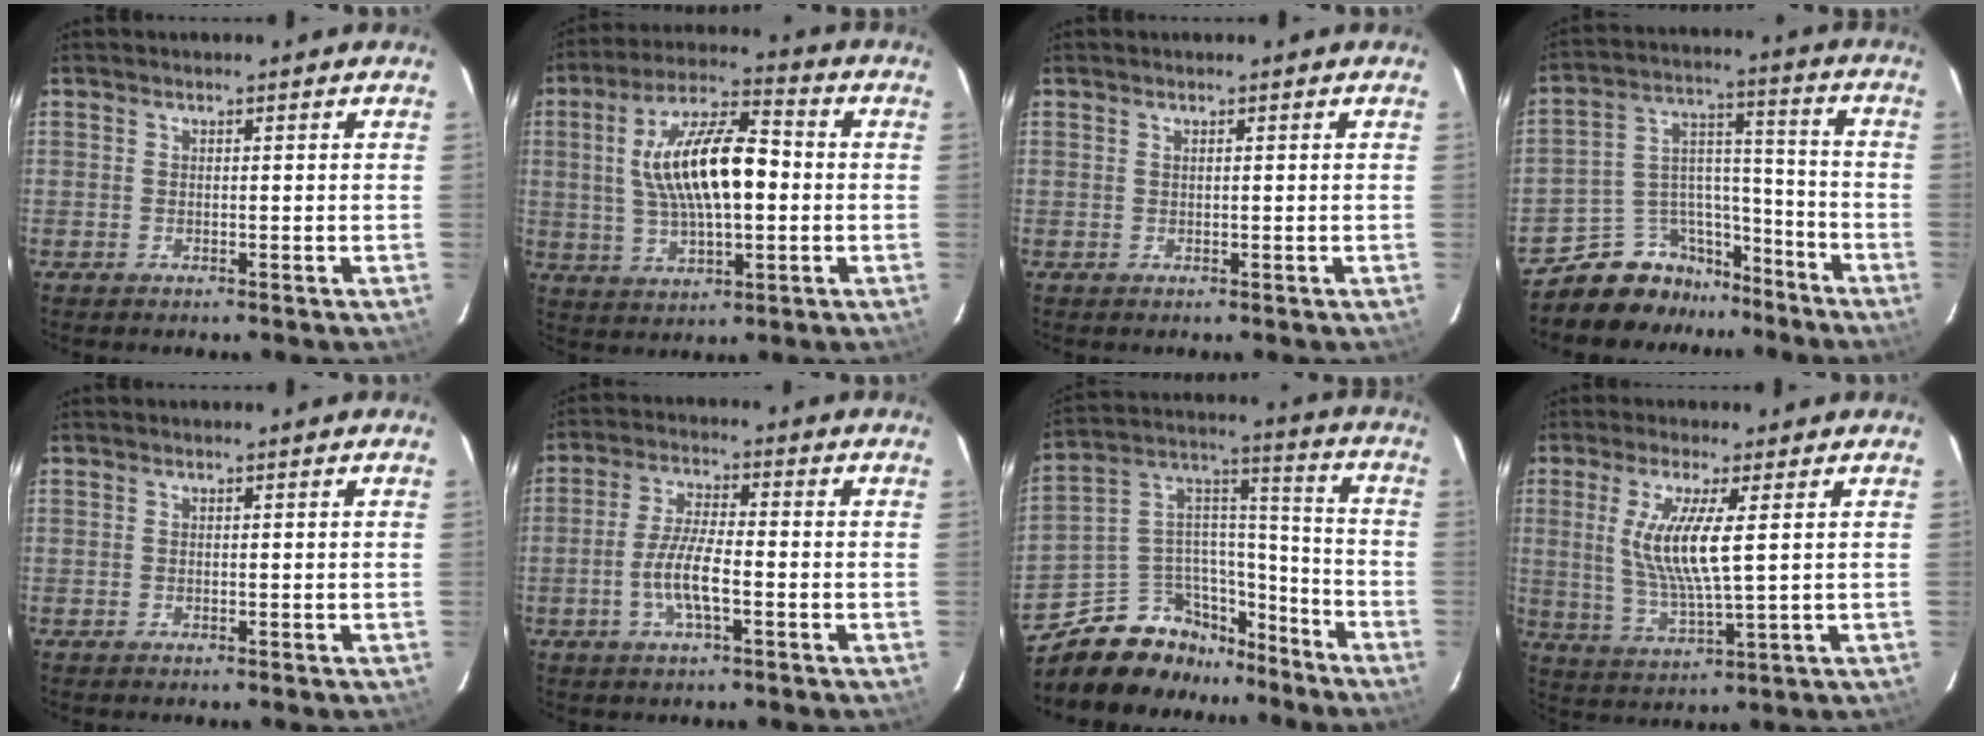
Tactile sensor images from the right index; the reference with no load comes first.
{"total": 15.4, "force": [0.8, 5.7, 14.3], "torque": [-0.269, 0.017, 0.016]}
{"total": 0.0}
{"total": 12.2, "force": [-10.0, 6.8, 1.5], "torque": [-0.033, 0.072, -0.161]}
{"total": 0.0}
{"total": 7.2, "force": [-2.4, 1.5, 6.6], "torque": [-0.134, -0.001, -0.049]}
{"total": 17.4, "force": [-13.5, 9.7, 5.2], "torque": [-0.118, 0.080, -0.212]}
{"total": 9.4, "force": [2.0, 0.8, 9.2], "torque": [-0.185, -0.013, 0.046]}